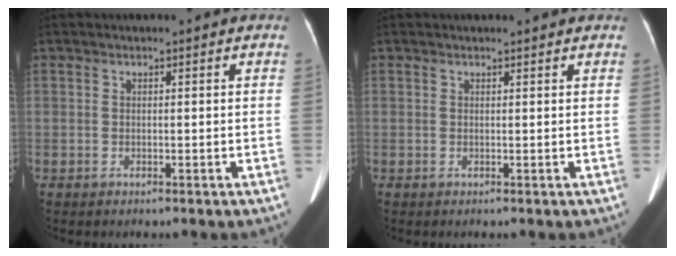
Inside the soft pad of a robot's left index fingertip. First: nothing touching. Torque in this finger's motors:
{"motor_torque": [0.10, 0.01, 0.01, 0.01]}